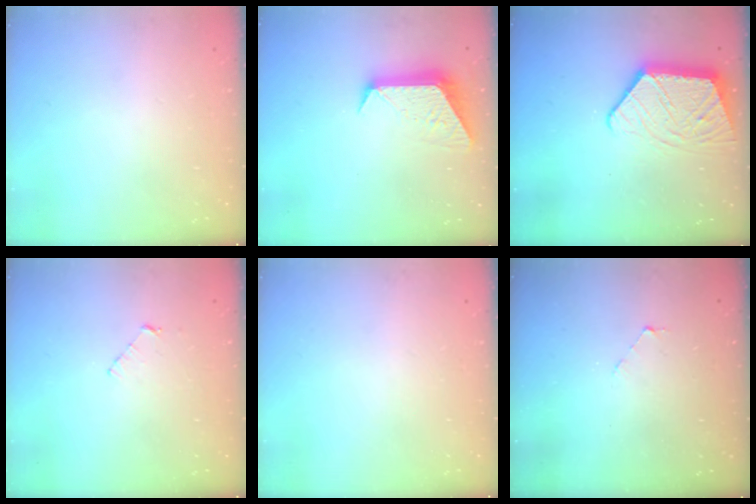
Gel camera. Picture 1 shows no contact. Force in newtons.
{"total": 9.9, "press": 9.8, "slide": 0.8}
{"total": 12.9, "press": 12.9, "slide": 1.0}
{"total": 3.5, "press": 3.5, "slide": 0.3}
{"total": 0.0}
{"total": 2.8, "press": 2.8, "slide": 0.2}